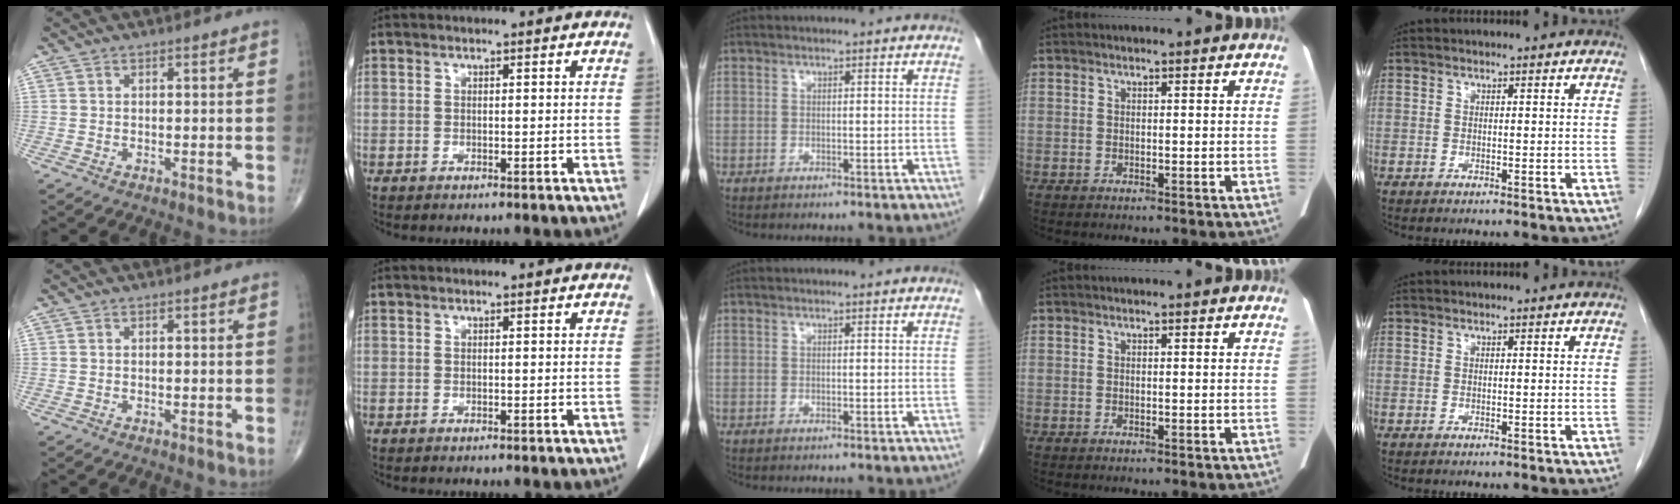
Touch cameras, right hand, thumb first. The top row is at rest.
{}